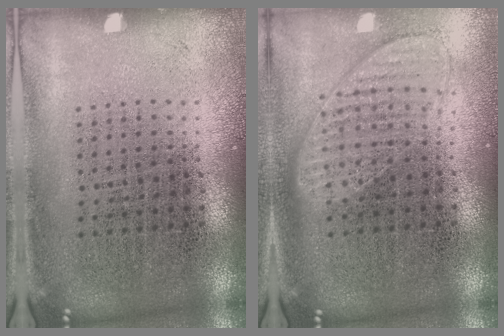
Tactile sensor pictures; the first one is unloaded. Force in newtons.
{"total": 1.0, "press": 1.0, "slide": 0.2}